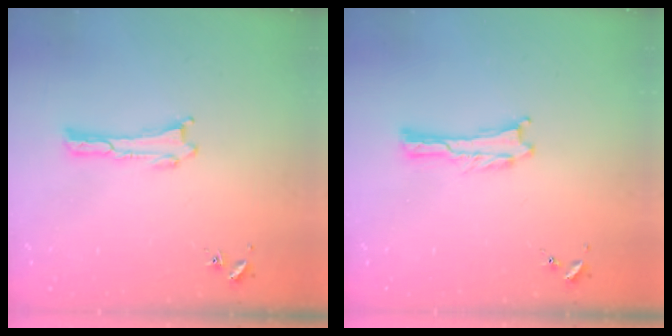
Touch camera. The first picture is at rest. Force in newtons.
{"total": 0.0}